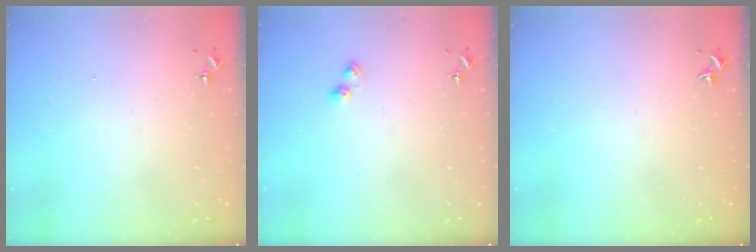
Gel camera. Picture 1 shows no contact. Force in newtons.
{"total": 4.3, "press": 4.3, "slide": 0.5}
{"total": 0.0}